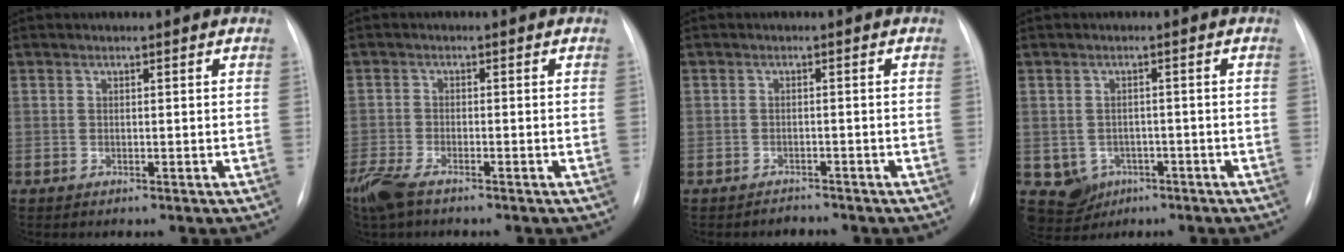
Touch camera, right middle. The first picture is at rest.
{"total": 5.5, "force": [-4.2, 1.5, 3.3], "torque": [-0.076, -0.014, -0.080]}
{"total": 1.6, "force": [-1.4, 0.6, -0.6], "torque": [0.009, -0.002, -0.023]}
{"total": 5.0, "force": [-1.9, 4.5, 0.8], "torque": [-0.016, 0.007, -0.020]}